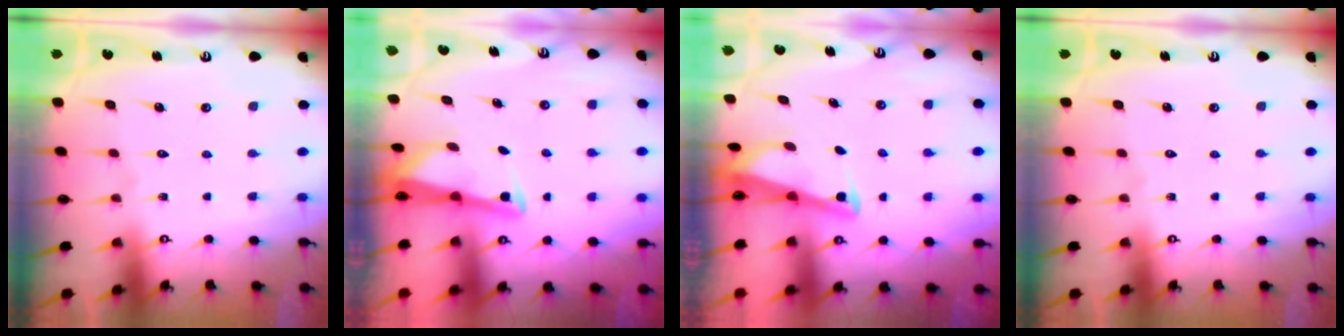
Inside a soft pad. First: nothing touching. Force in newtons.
{"total": 2.8, "press": 2.8, "slide": 0.2}
{"total": 2.8, "press": 2.8, "slide": 0.3}
{"total": 0.0}